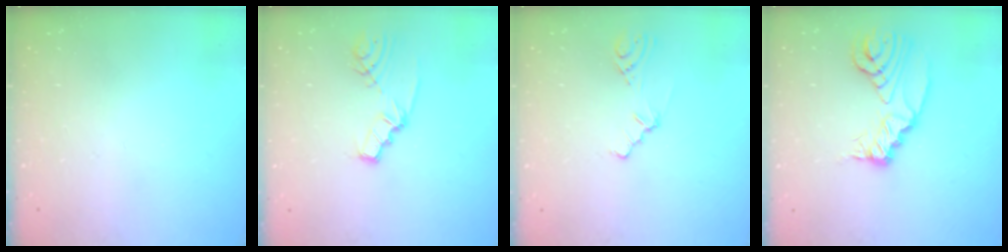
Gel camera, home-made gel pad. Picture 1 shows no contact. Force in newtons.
{"total": 3.7, "press": 3.6, "slide": 0.4}
{"total": 2.6, "press": 2.5, "slide": 0.5}
{"total": 10.4, "press": 10.4, "slide": 1.2}